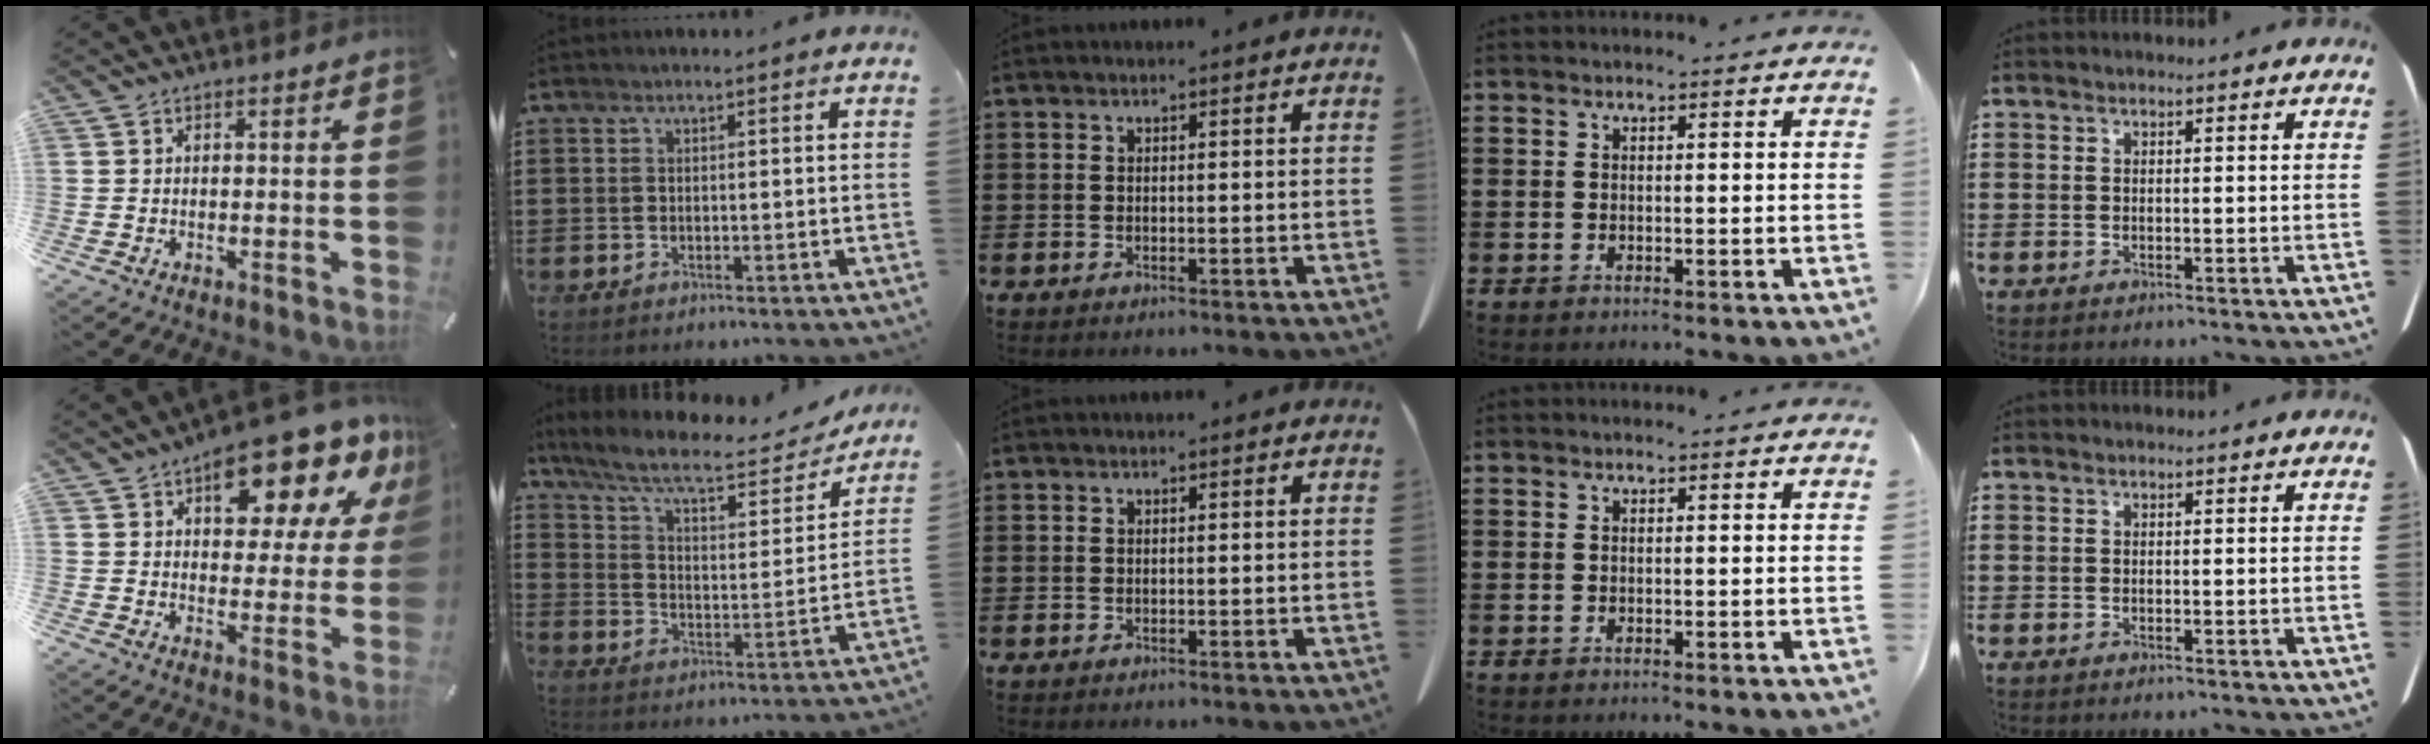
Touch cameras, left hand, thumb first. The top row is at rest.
{"thumb": {"total": 18.9, "force": [11.7, 8.5, 12.0], "torque": [-0.157, -0.078, 0.193]}, "index": {"total": 8.3, "force": [6.8, 1.7, 4.4], "torque": [-0.114, -0.037, 0.115]}}